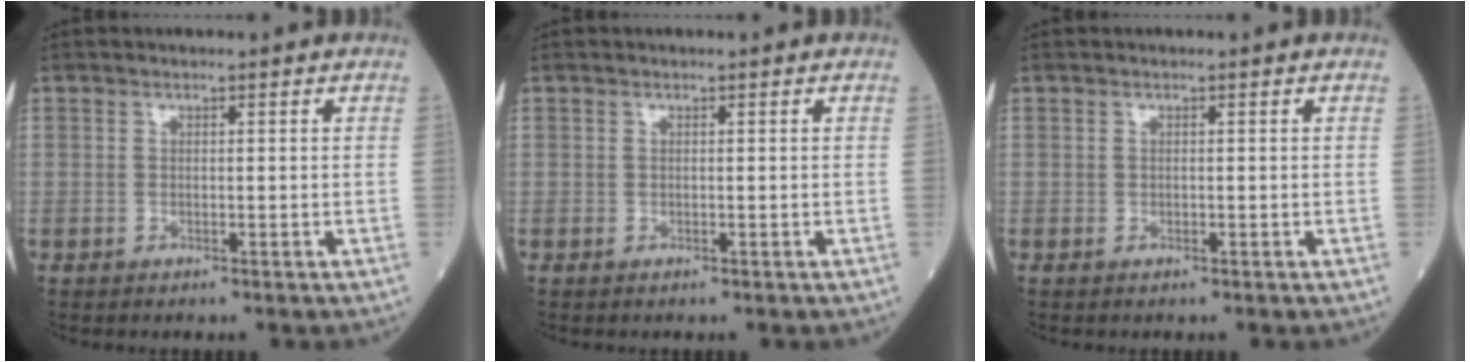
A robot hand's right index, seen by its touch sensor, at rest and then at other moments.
{"total": 0.0}
{"total": 0.0}